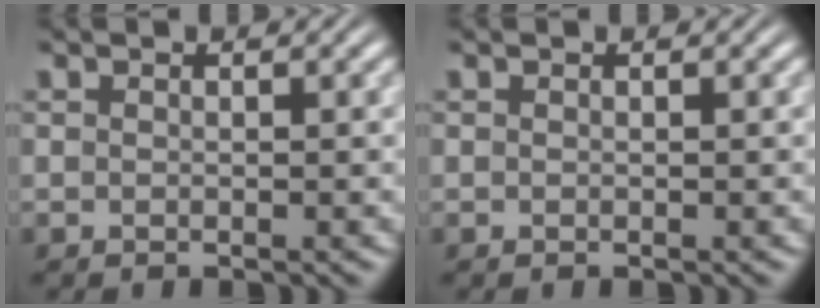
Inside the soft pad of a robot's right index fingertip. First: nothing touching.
{"total": 0.0}